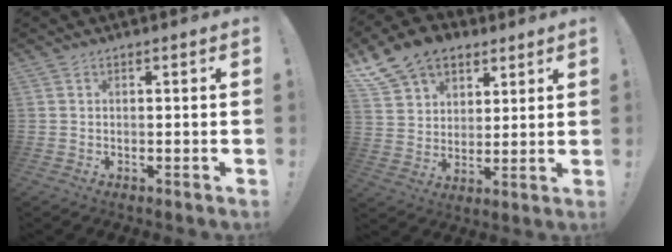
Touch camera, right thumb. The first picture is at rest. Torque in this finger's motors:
{"motor_torque": [-0.13, 0.93, 0.75, 0.64, 0.21]}